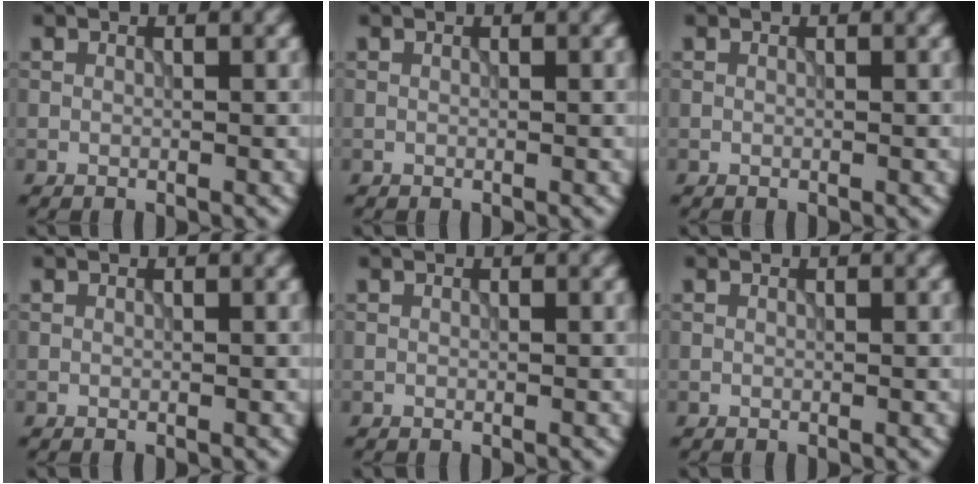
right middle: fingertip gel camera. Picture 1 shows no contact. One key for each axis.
{"total": 0.0}
{"total": 0.0}
{"total": 0.0}
{"total": 0.0}
{"total": 0.0}